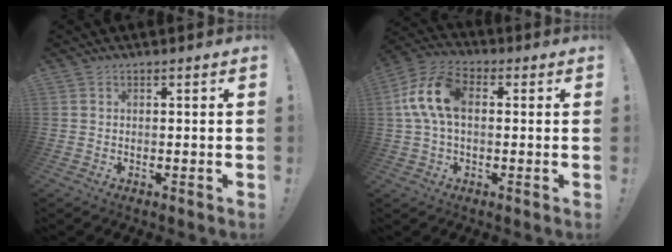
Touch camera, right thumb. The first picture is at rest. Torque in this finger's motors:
{"motor_torque": [0.06, 0.60, 1.40, 0.01, 0.12]}